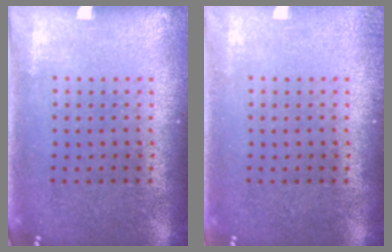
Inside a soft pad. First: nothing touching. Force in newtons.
{"total": 0.7, "press": 0.7, "slide": 0.2}